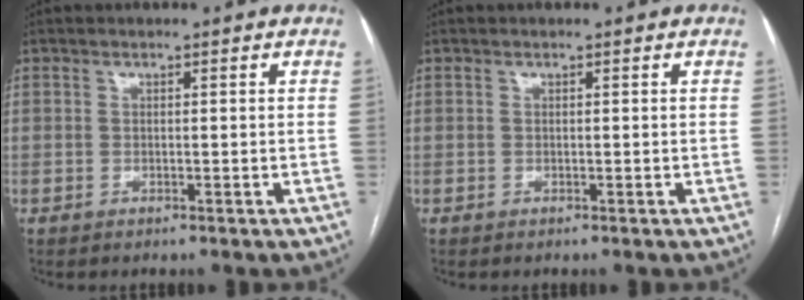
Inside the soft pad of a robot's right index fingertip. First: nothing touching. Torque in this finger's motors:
{"motor_torque": [0.00, 0.00, 0.00, 0.00]}